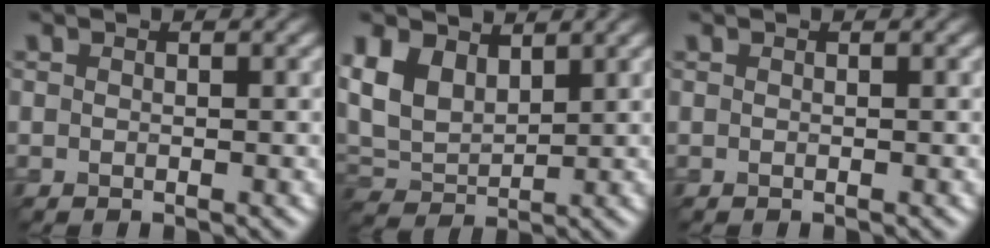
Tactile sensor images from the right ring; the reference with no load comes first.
{"total": 5.5, "force": [2.3, 3.5, 3.5], "torque": [-0.091, -0.004, 0.042]}
{"total": 0.0}